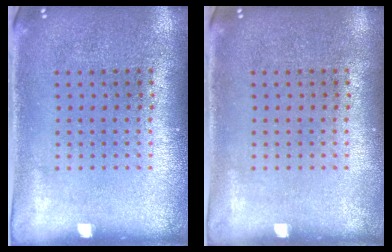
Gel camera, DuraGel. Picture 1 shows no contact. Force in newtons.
{"total": 0.0}